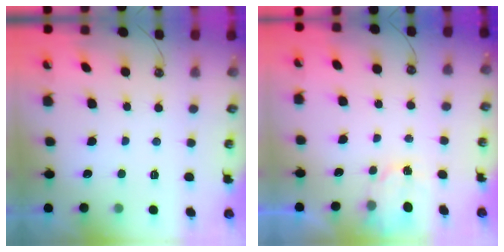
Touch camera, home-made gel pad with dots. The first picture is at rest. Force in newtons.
{"total": 2.3, "press": 2.3, "slide": 0.4}